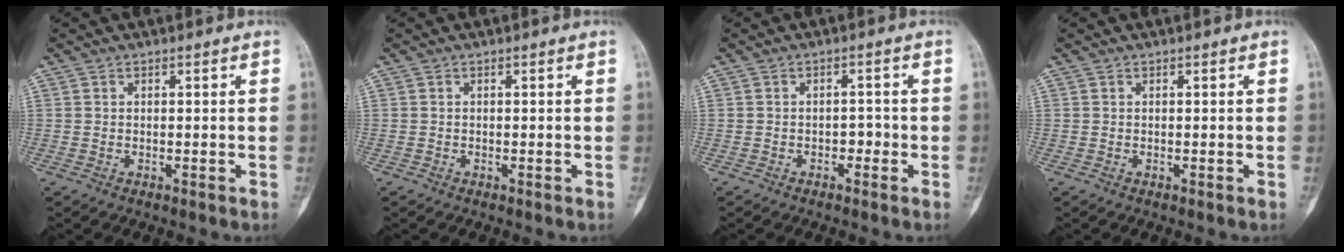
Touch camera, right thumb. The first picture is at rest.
{"total": 0.0}
{"total": 2.0, "force": [-0.8, 1.4, 1.2], "torque": [-0.005, 0.010, -0.016]}
{"total": 0.0}